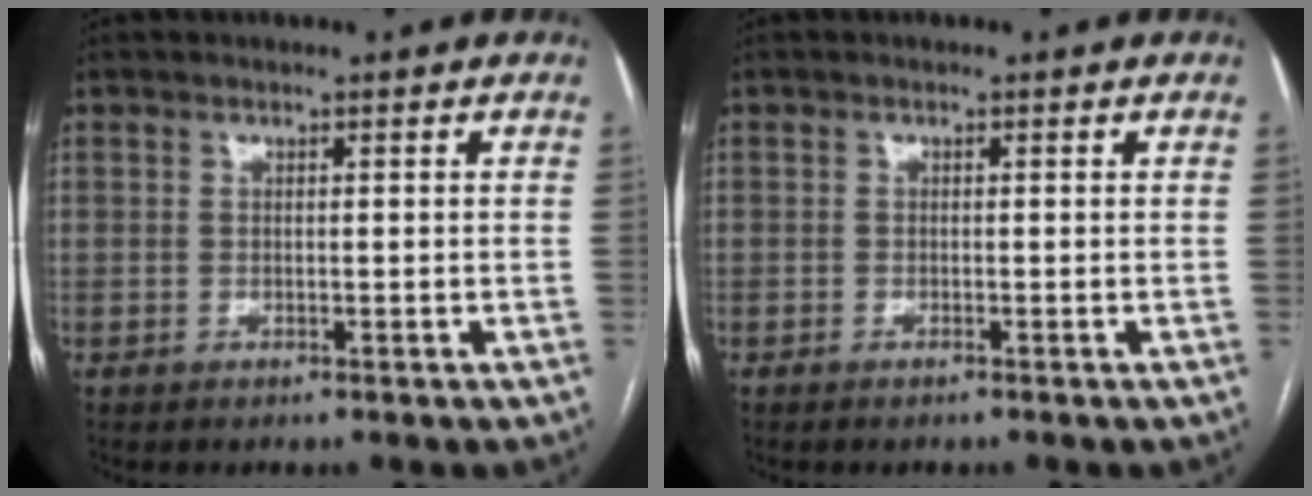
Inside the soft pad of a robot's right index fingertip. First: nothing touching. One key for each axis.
{"total": 0.5, "fx": -0.4, "fy": 0.0, "fz": 0.3, "tx": -0.006, "ty": -0.001, "tz": -0.008}